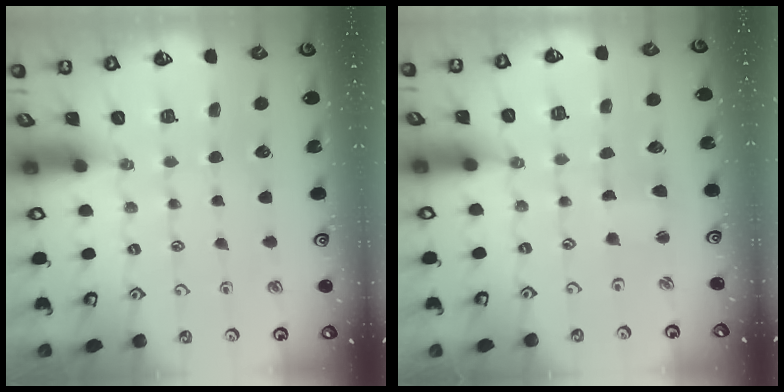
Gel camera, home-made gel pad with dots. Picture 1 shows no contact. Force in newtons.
{"total": 2.2, "press": 2.2, "slide": 0.1}